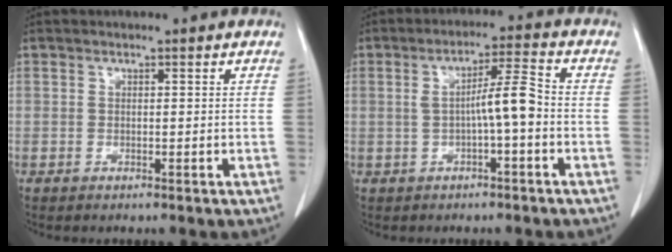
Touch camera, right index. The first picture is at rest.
{"total": 5.8, "force": [-0.8, 0.3, 5.7], "torque": [-0.091, 0.017, -0.011]}